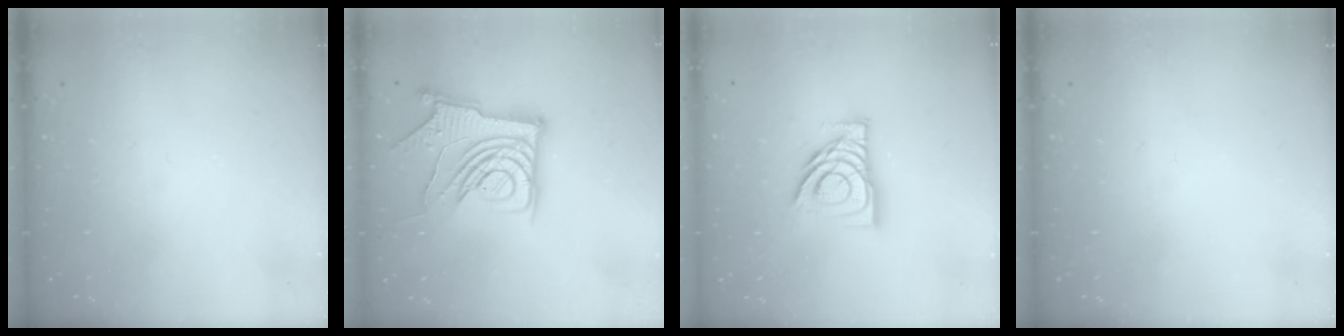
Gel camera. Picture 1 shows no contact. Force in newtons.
{"total": 14.9, "press": 14.8, "slide": 1.8}
{"total": 13.3, "press": 13.3, "slide": 1.2}
{"total": 0.0}